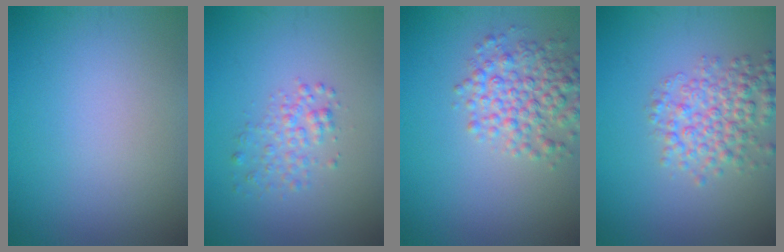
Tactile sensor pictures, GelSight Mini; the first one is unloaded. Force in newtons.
{"total": 2.1, "press": 2.1, "slide": 0.1}
{"total": 4.7, "press": 4.7, "slide": 0.1}
{"total": 4.4, "press": 4.4, "slide": 0.1}